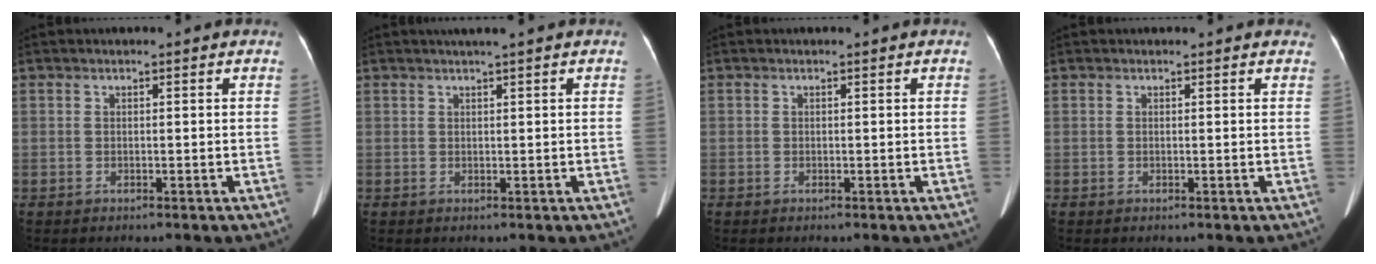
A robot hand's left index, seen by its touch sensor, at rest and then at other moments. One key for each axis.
{"total": 1.9, "fx": 1.4, "fy": -0.3, "fz": 1.3, "tx": -0.014, "ty": 0.013, "tz": 0.025}
{"total": 0.0}
{"total": 1.8, "fx": 1.6, "fy": 0.6, "fz": 0.5, "tx": -0.007, "ty": 0.006, "tz": 0.008}